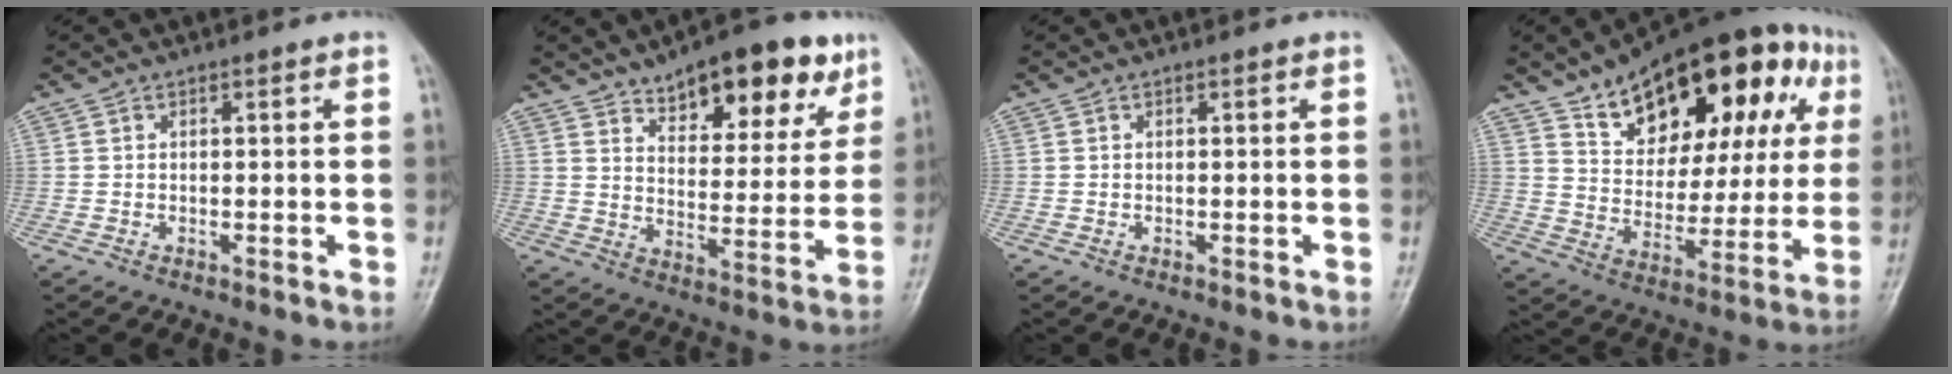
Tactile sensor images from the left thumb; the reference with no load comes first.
{"total": 16.8, "force": [10.6, 7.3, 10.8], "torque": [-0.098, -0.045, 0.153]}
{"total": 0.0}
{"total": 26.2, "force": [12.8, 14.0, 18.2], "torque": [-0.217, 0.000, 0.195]}